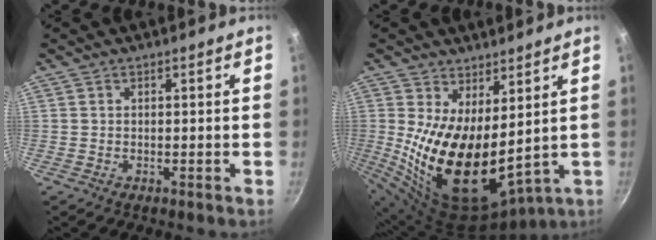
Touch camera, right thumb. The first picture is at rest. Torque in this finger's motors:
{"motor_torque": [-0.92, 2.55, 2.77, 0.00, 0.58]}